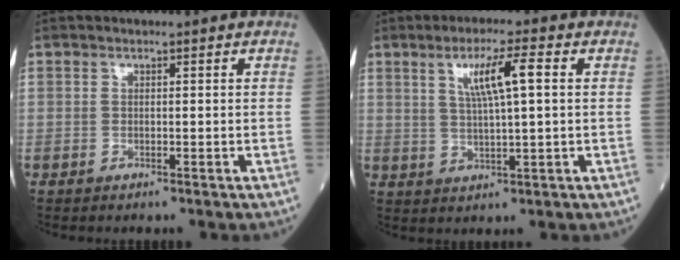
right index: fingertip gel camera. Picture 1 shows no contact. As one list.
[{"total": 6.7, "force": [2.1, 0.3, 6.4], "torque": [-0.118, 0.006, 0.039]}]